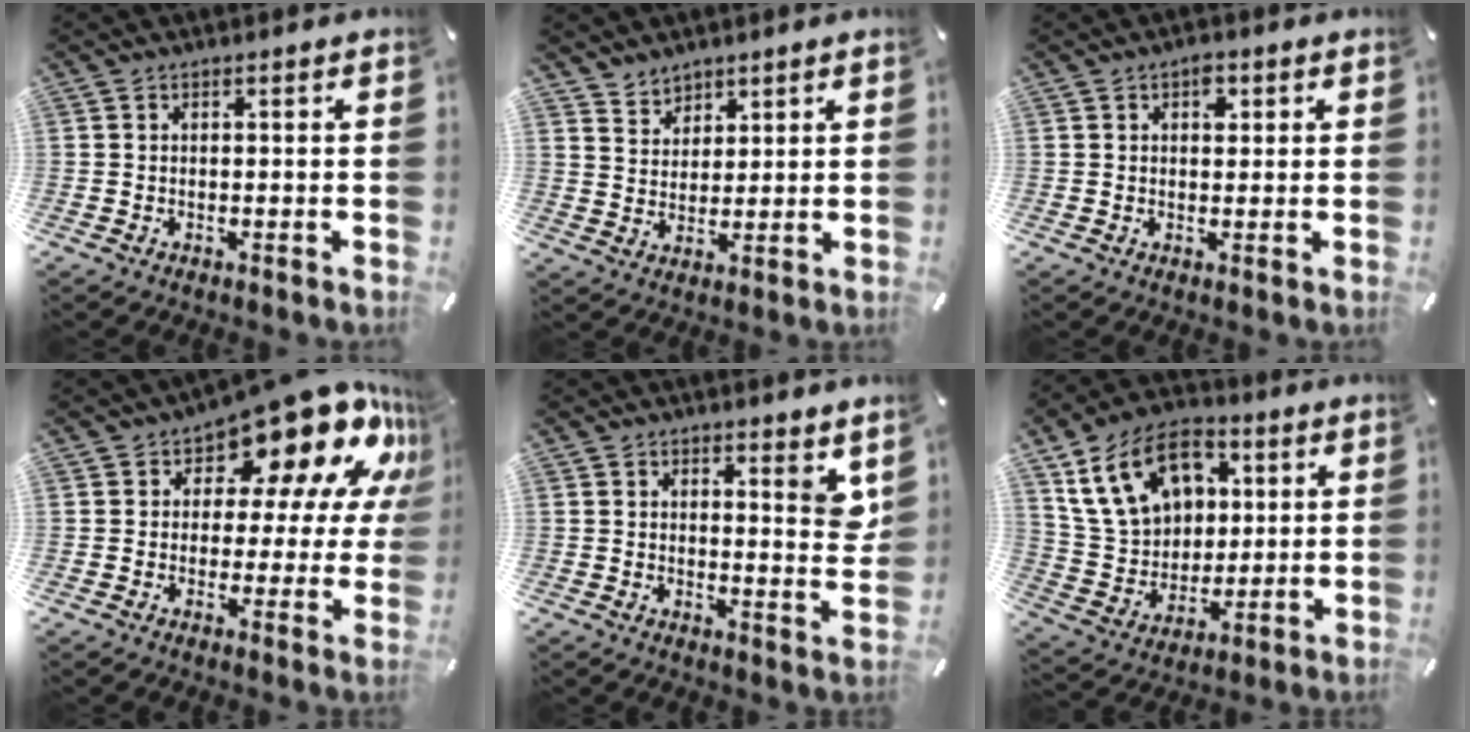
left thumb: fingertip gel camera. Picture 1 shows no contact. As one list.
[{"total": 5.1, "force": [3.8, 3.3, -0.7], "torque": [0.002, -0.025, 0.074]}, {"total": 2.8, "force": [1.1, 1.8, 1.8], "torque": [-0.015, -0.003, 0.012]}, {"total": 18.1, "force": [11.7, 8.5, 10.8], "torque": [-0.151, -0.089, 0.197]}, {"total": 5.6, "force": [3.9, 2.2, 3.5], "torque": [-0.029, -0.035, 0.060]}, {"total": 17.7, "force": [7.0, 13.4, 9.3], "torque": [-0.187, -0.010, 0.138]}]